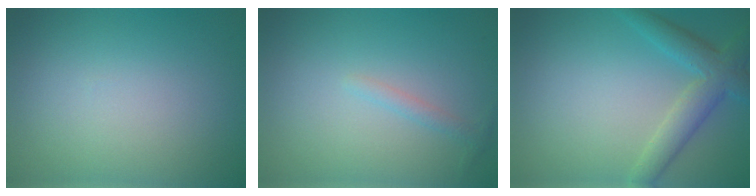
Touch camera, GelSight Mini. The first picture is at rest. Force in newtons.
{"total": 0.9, "press": 0.9, "slide": 0.0}
{"total": 3.9, "press": 3.9, "slide": 0.4}